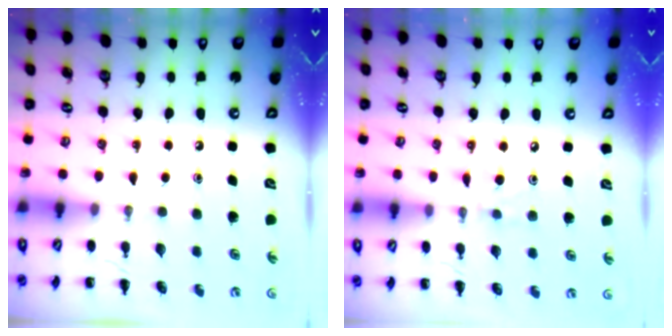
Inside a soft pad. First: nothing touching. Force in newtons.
{"total": 4.5, "press": 4.3, "slide": 1.5}